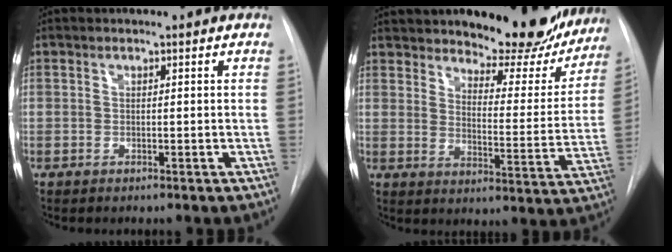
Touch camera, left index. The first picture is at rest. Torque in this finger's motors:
{"motor_torque": [0.37, -0.78, 0.91, 0.18]}